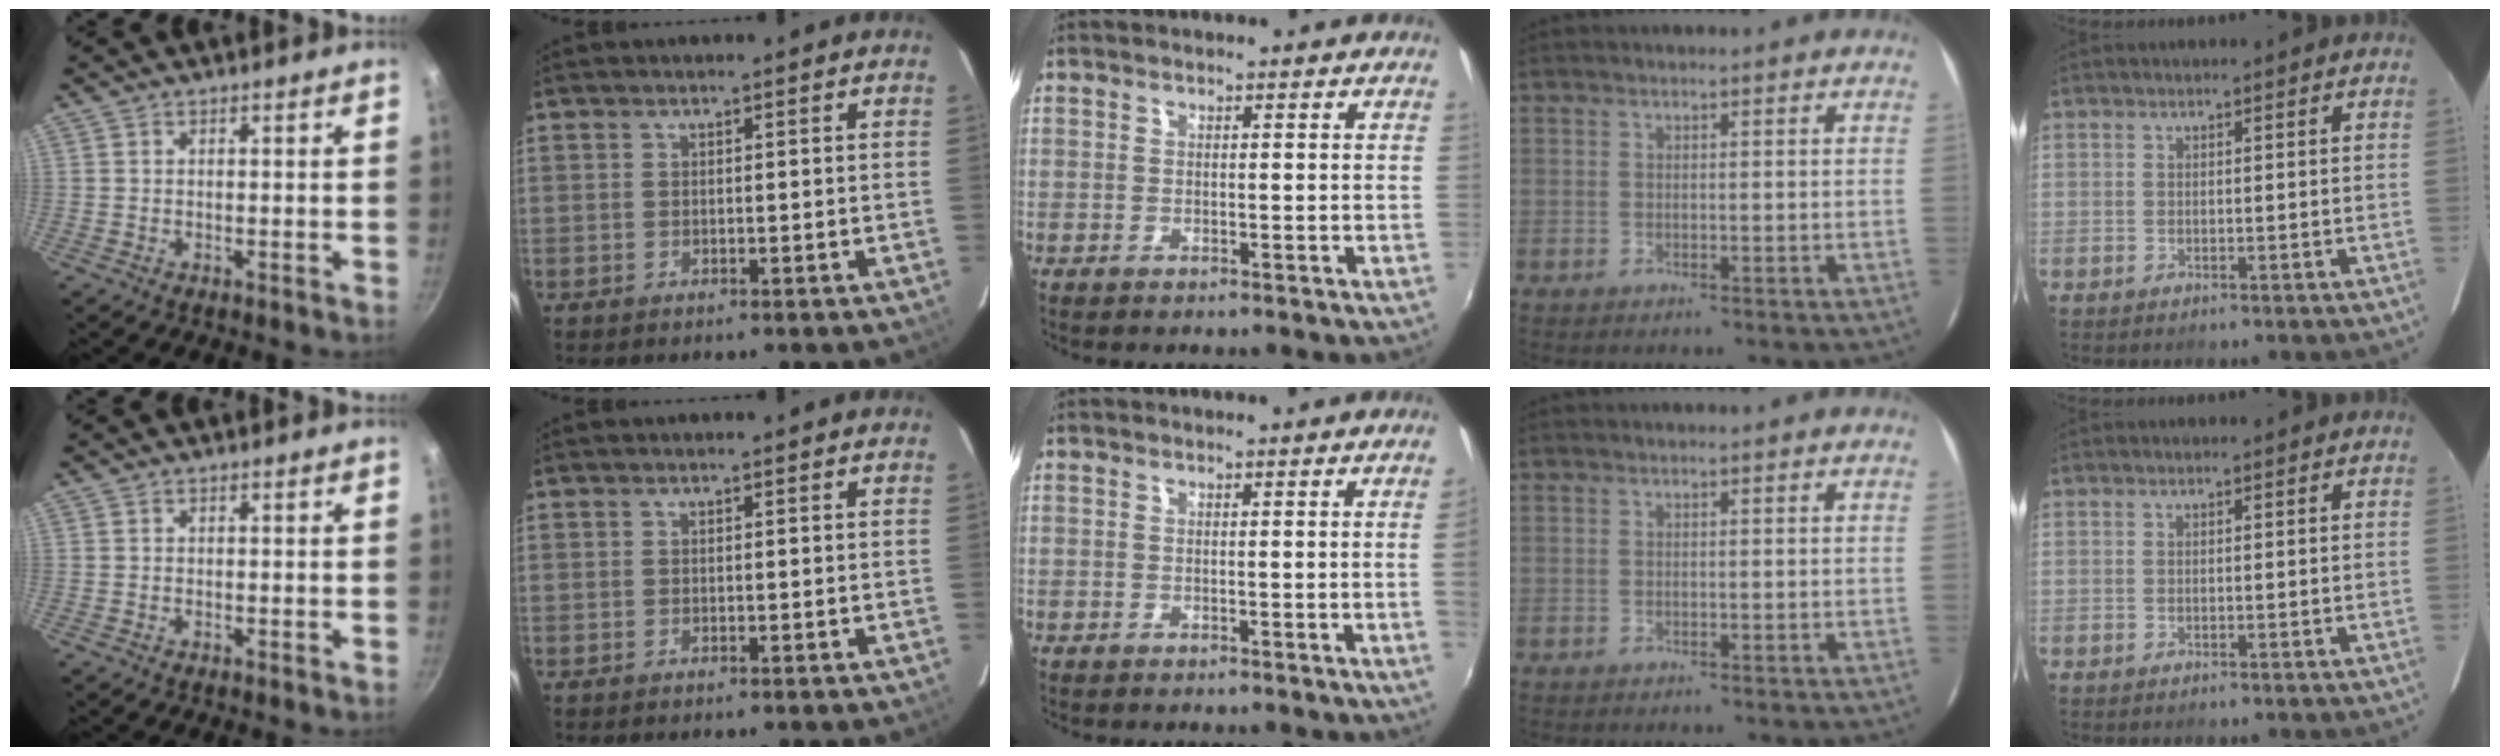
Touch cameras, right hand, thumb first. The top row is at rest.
{"middle": {"total": 1.2, "force": [-0.2, -0.7, 0.9], "torque": [-0.012, -0.006, -0.003]}}